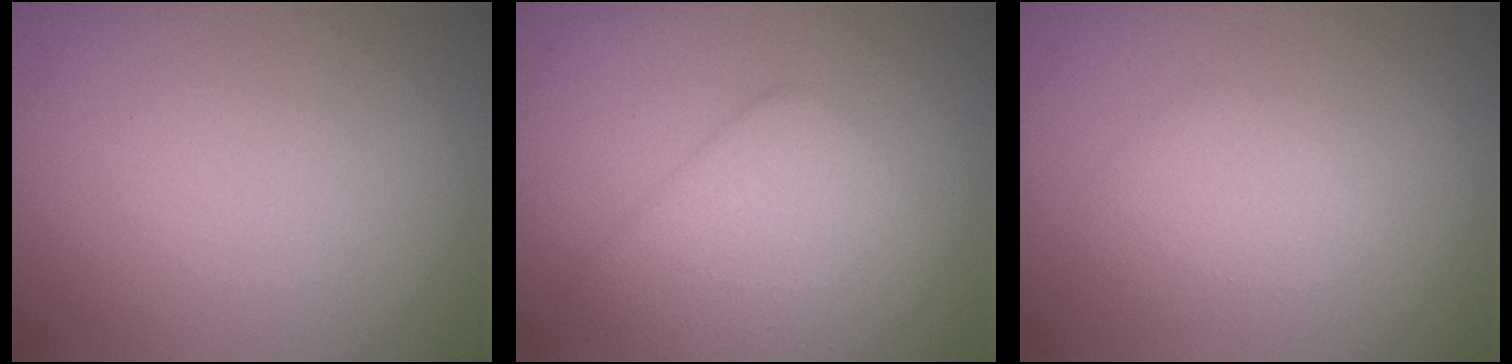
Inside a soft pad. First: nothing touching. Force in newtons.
{"total": 4.4, "press": 4.4, "slide": 0.4}
{"total": 2.1, "press": 2.1, "slide": 0.0}